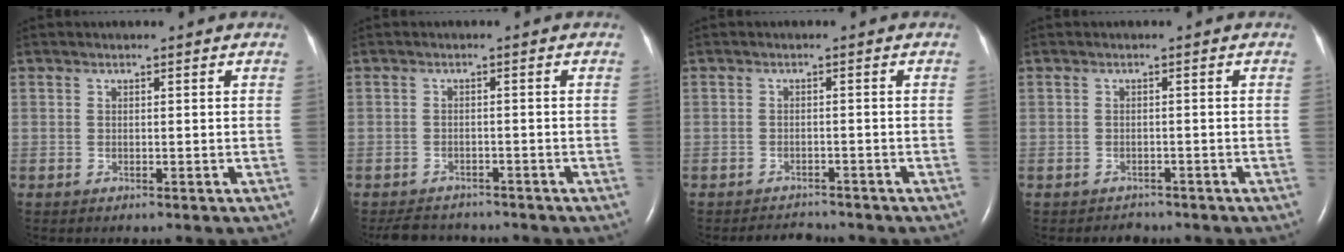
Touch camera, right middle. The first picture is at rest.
{"total": 5.7, "force": [-5.3, 1.8, 0.9], "torque": [-0.017, -0.005, -0.076]}
{"total": 2.5, "force": [-2.5, 0.4, -0.2], "torque": [-0.002, -0.009, -0.037]}
{"total": 1.6, "force": [-1.4, 0.8, -0.3], "torque": [-0.003, 0.000, -0.019]}